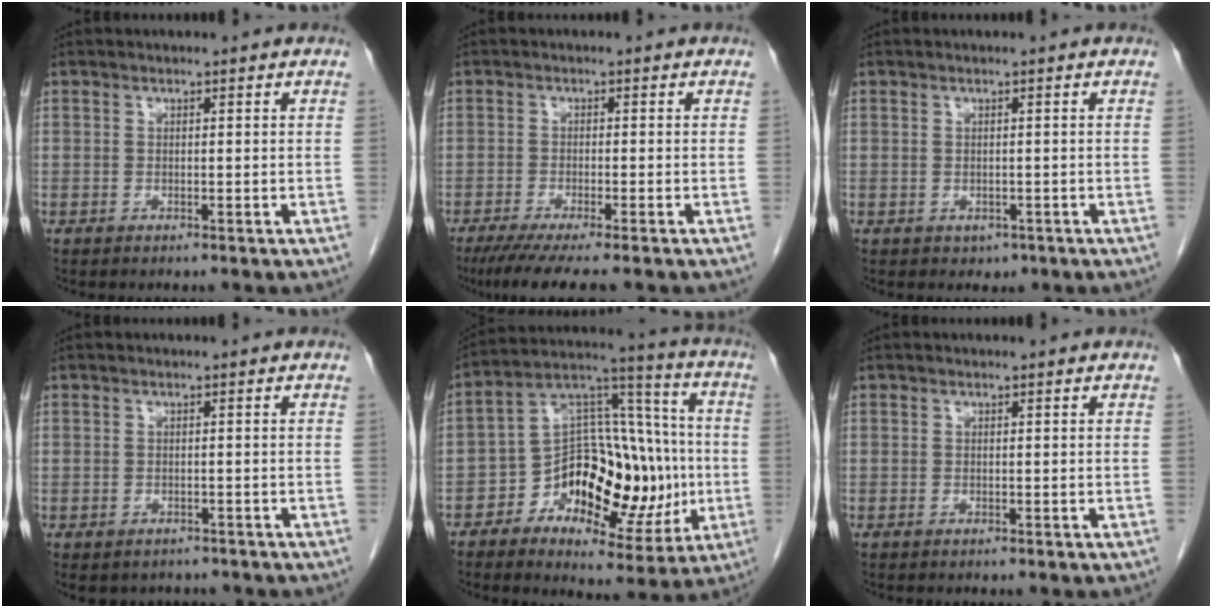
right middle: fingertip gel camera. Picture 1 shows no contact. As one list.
[{"total": 7.2, "force": [-5.7, -0.1, 4.4], "torque": [-0.063, -0.018, -0.092]}, {"total": 1.1, "force": [-0.2, 1.0, 0.3], "torque": [-0.007, 0.002, 0.004]}, {"total": 3.8, "force": [-3.1, 2.1, 0.4], "torque": [0.000, 0.006, -0.038]}, {"total": 18.0, "force": [-3.4, 10.2, 14.4], "torque": [-0.211, 0.044, -0.047]}, {"total": 0.0}]